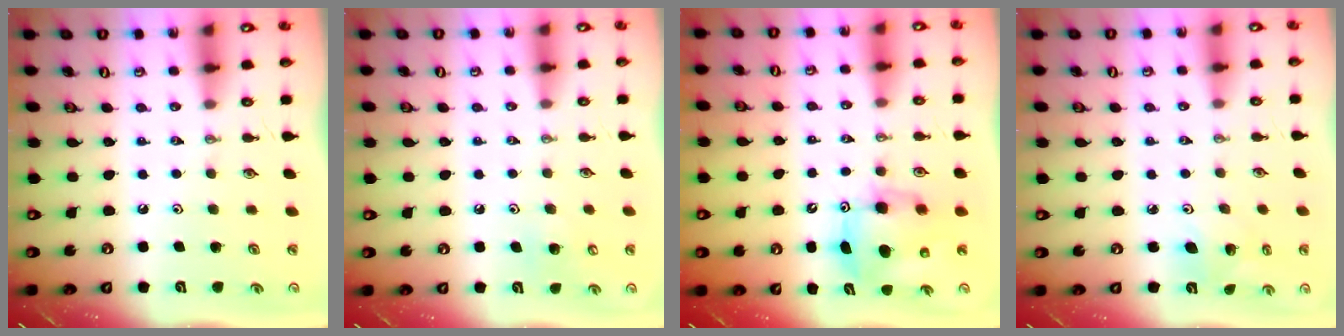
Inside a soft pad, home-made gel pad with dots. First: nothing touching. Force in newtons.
{"total": 6.5, "press": 6.4, "slide": 0.7}
{"total": 7.9, "press": 7.9, "slide": 0.6}
{"total": 5.0, "press": 4.7, "slide": 1.8}